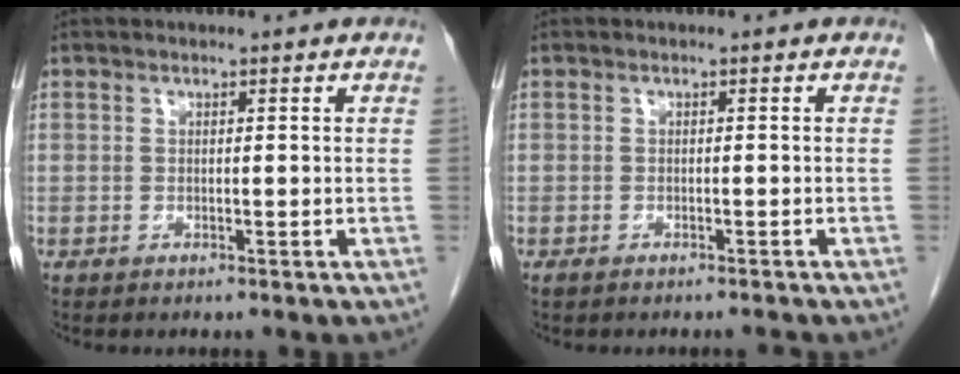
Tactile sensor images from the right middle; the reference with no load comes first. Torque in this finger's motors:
{"motor_torque": [-0.54, 0.01, -0.07, -0.01]}